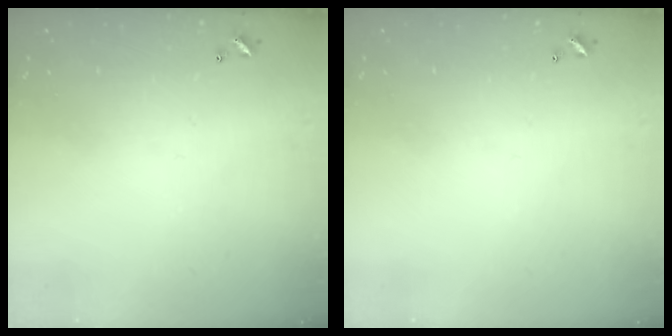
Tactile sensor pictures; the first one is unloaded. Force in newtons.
{"total": 0.0}